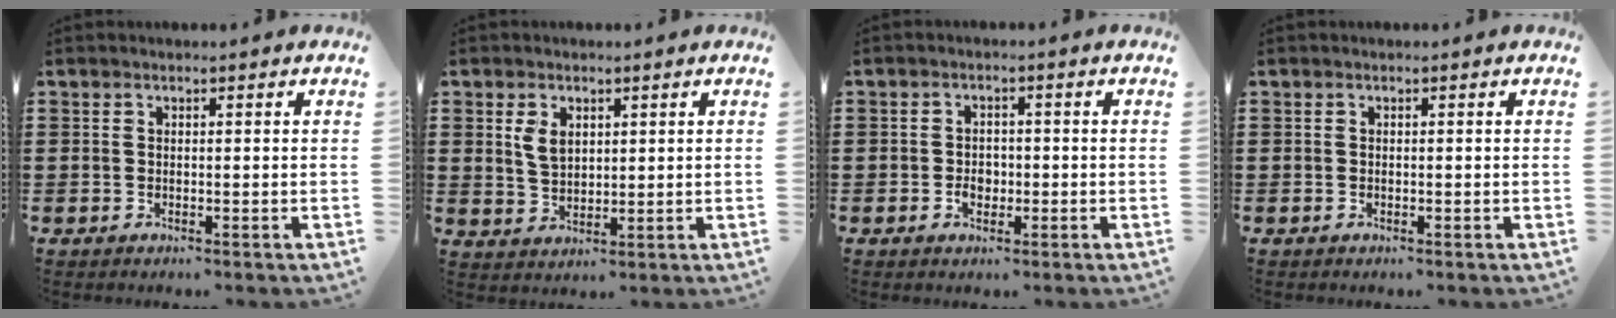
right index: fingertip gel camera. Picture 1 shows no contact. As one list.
[{"total": 3.8, "force": [1.5, 2.3, 2.6], "torque": [-0.058, 0.007, 0.027]}, {"total": 2.4, "force": [-0.6, 1.8, 1.4], "torque": [-0.021, 0.000, -0.015]}, {"total": 0.0}]